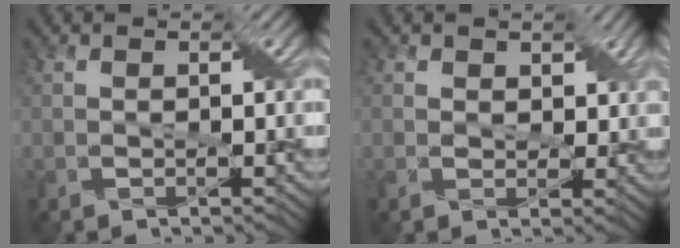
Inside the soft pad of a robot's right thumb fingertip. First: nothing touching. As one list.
[{"total": 2.8, "force": [1.2, 2.2, 1.2], "torque": [-0.023, 0.006, 0.007]}]